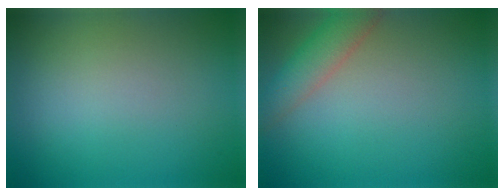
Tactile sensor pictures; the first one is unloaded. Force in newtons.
{"total": 3.4, "press": 3.4, "slide": 0.1}